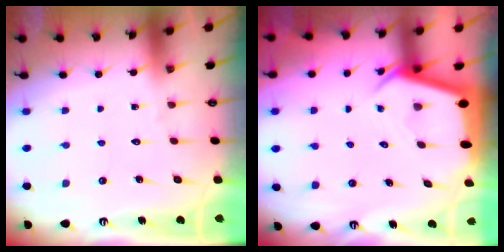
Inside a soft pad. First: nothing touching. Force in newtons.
{"total": 3.7, "press": 3.7, "slide": 0.4}